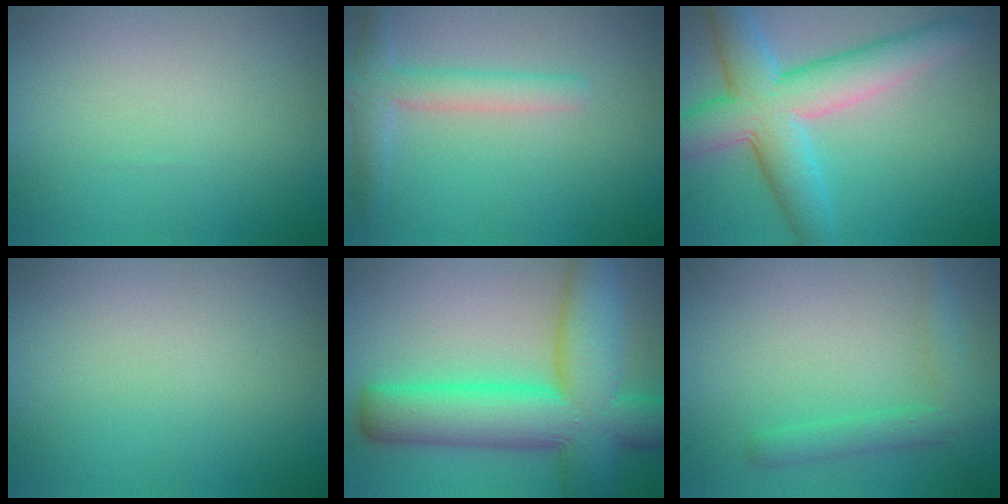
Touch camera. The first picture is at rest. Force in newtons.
{"total": 2.8, "press": 2.8, "slide": 0.1}
{"total": 7.9, "press": 7.9, "slide": 0.3}
{"total": 0.0}
{"total": 11.9, "press": 11.9, "slide": 0.3}
{"total": 2.6, "press": 2.6, "slide": 0.1}